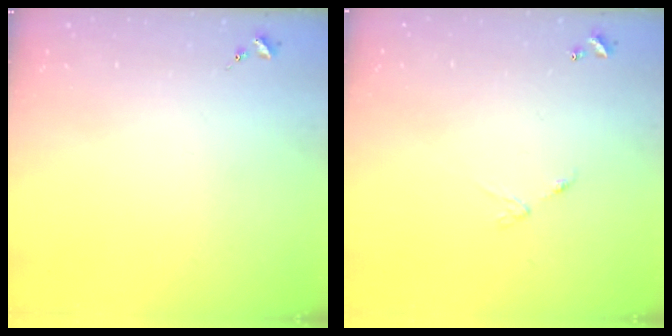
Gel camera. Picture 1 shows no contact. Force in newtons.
{"total": 5.9, "press": 5.9, "slide": 0.4}